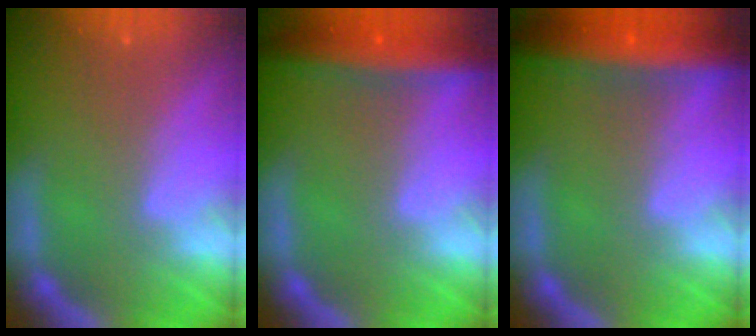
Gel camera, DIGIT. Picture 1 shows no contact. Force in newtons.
{"total": 6.0}
{"total": 8.0}